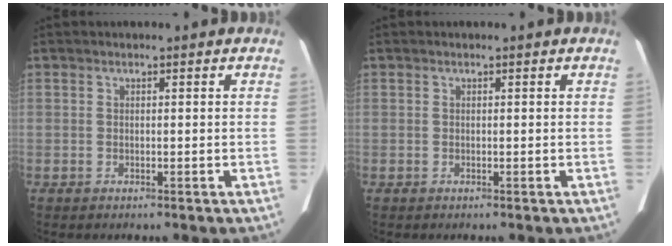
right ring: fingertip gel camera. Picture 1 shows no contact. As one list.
[{"total": 0.0}]